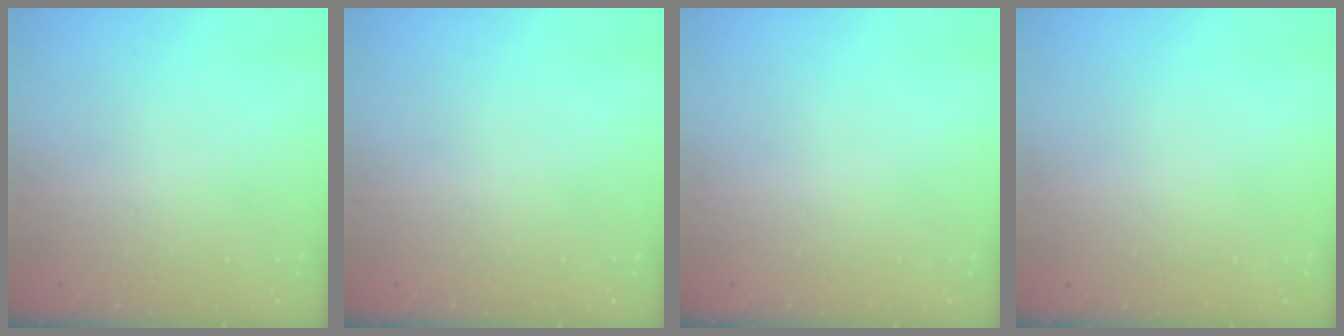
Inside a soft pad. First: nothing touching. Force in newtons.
{"total": 0.0}
{"total": 0.0}
{"total": 0.0}